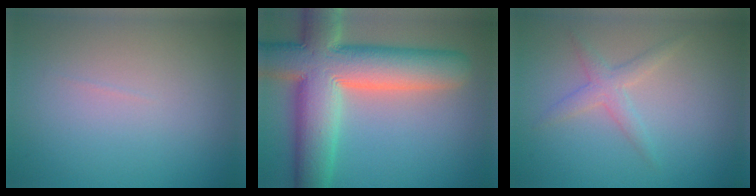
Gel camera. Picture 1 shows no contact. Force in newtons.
{"total": 13.2, "press": 13.2, "slide": 1.4}
{"total": 2.1, "press": 2.1, "slide": 0.0}